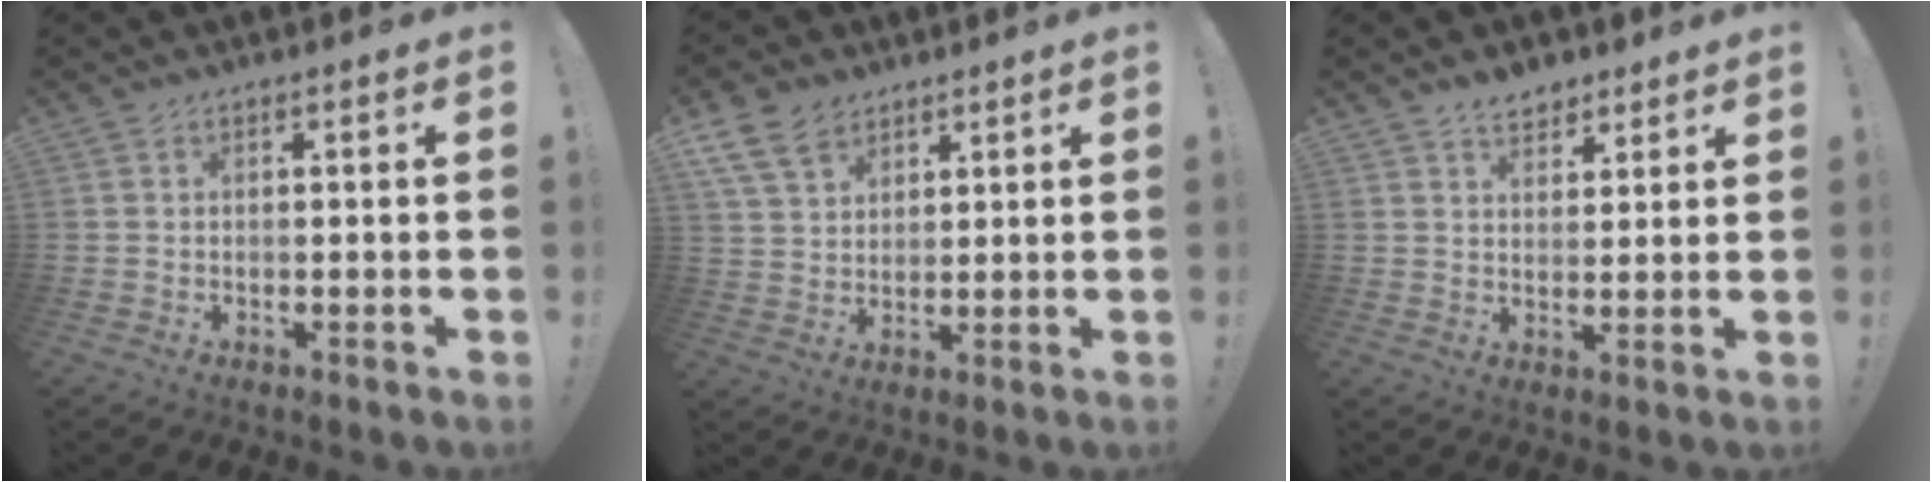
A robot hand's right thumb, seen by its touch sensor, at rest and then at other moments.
{"total": 9.7, "force": [6.2, 6.3, 4.0], "torque": [-0.077, -0.028, 0.125]}
{"total": 5.3, "force": [4.1, 3.0, 1.4], "torque": [-0.010, -0.022, 0.075]}